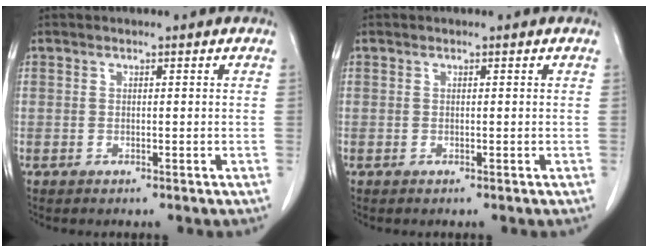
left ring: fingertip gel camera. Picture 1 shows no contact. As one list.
[{"total": 0.0}]